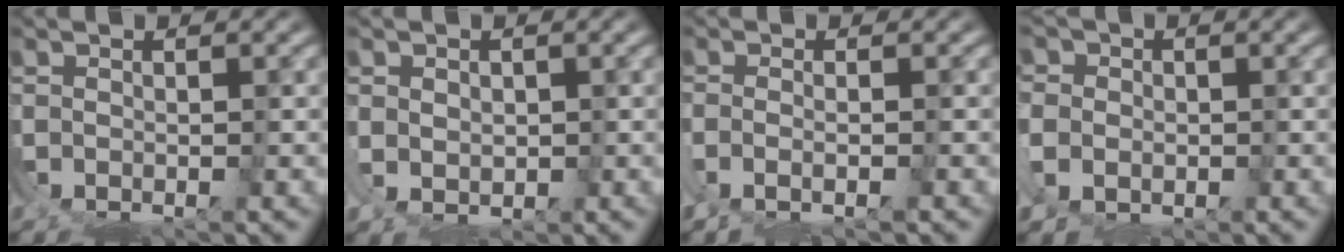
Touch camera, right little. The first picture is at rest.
{"total": 2.5, "force": [0.7, 1.5, 1.8], "torque": [-0.044, -0.018, 0.028]}
{"total": 2.2, "force": [-0.7, 0.2, 2.1], "torque": [-0.047, -0.005, -0.007]}
{"total": 3.8, "force": [-0.1, 3.2, 2.2], "torque": [-0.059, -0.017, 0.001]}